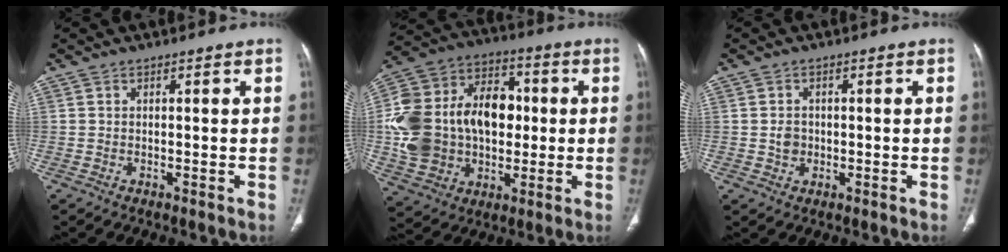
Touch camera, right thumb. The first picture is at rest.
{"total": 23.9, "force": [0.5, 17.3, 16.5], "torque": [-0.304, 0.034, 0.023]}
{"total": 2.2, "force": [-0.3, 2.0, 1.0], "torque": [-0.007, 0.004, -0.006]}